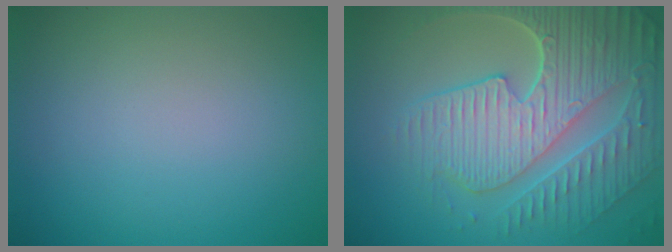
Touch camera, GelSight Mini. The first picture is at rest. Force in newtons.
{"total": 8.8, "press": 6.4, "slide": 6.1}